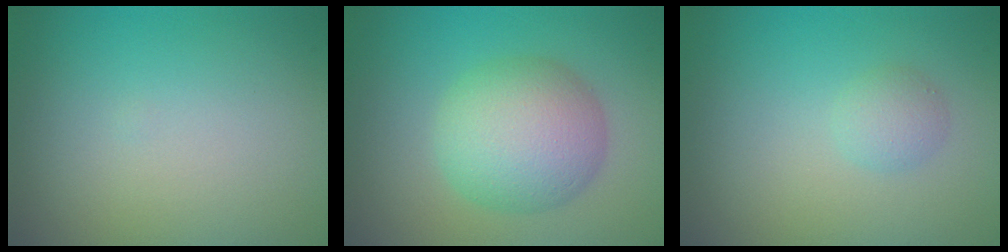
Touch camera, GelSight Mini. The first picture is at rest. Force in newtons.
{"total": 6.3, "press": 6.3, "slide": 0.1}
{"total": 1.4, "press": 1.4, "slide": 0.0}